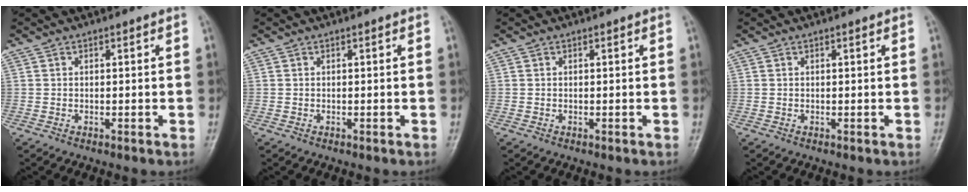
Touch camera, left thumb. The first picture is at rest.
{"total": 0.0}
{"total": 0.0}
{"total": 0.0}